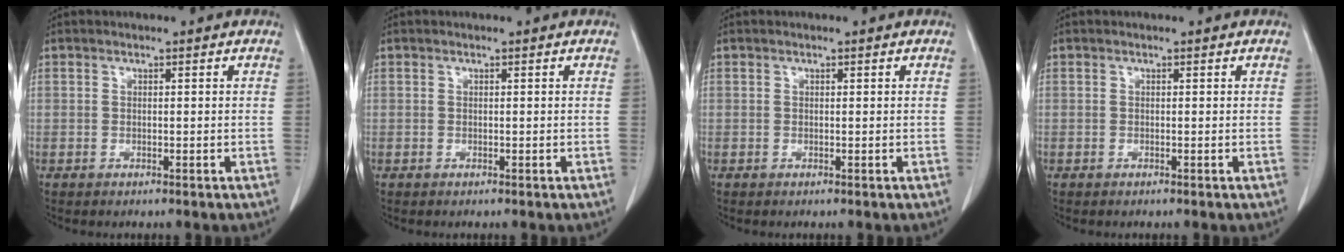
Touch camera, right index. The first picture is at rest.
{"total": 0.0}
{"total": 0.0}
{"total": 0.0}